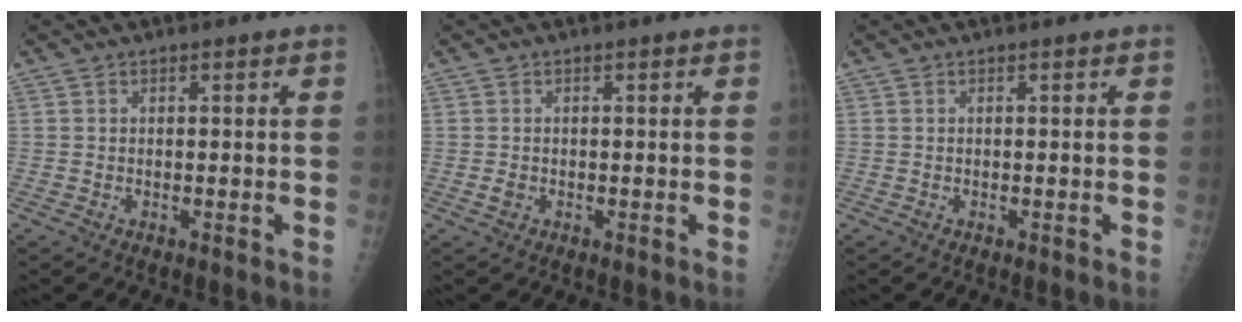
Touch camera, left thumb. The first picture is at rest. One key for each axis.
{"total": 0.9, "fx": -0.2, "fy": 0.7, "fz": 0.5, "tx": -0.008, "ty": 0.000, "tz": -0.002}
{"total": 0.0}